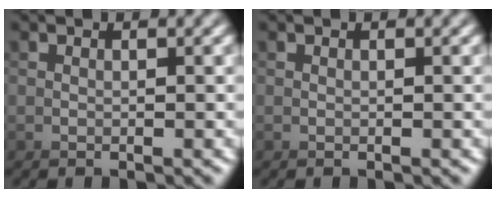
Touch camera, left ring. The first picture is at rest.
{"total": 0.0}